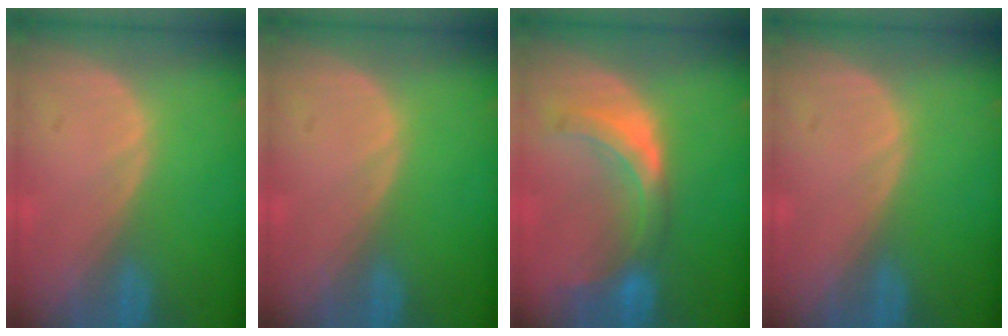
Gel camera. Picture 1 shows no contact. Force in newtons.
{"total": 0.0}
{"total": 7.2, "press": 6.7, "slide": 2.8}
{"total": 0.0}